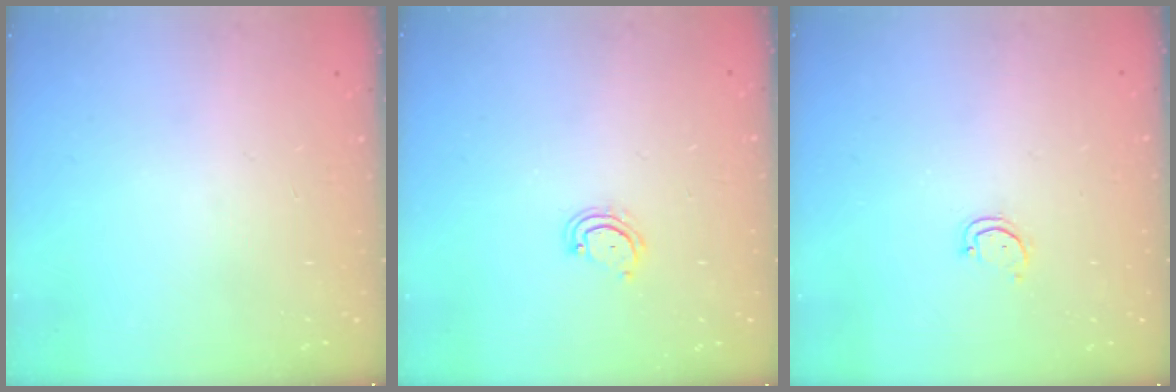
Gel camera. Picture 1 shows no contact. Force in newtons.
{"total": 4.1, "press": 4.1, "slide": 0.3}
{"total": 2.6, "press": 2.6, "slide": 0.2}